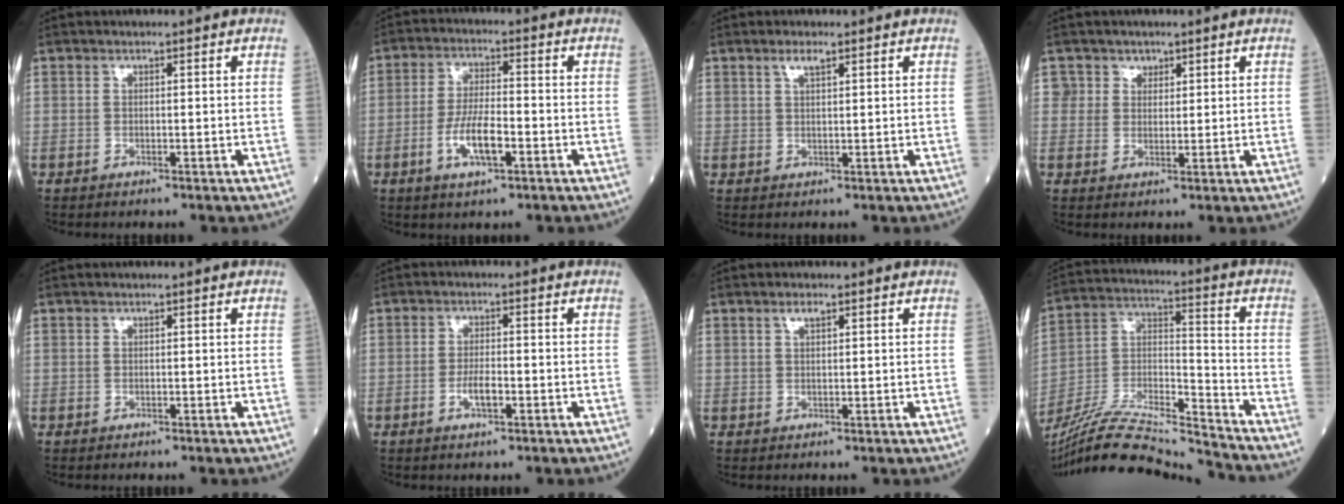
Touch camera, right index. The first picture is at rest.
{"total": 7.1, "force": [-2.6, 1.8, 6.4], "torque": [-0.128, -0.001, -0.048]}
{"total": 2.2, "force": [1.4, 0.5, 1.6], "torque": [-0.032, 0.003, 0.028]}
{"total": 3.0, "force": [1.7, 2.5, -0.4], "torque": [0.027, -0.004, 0.020]}
{"total": 0.0}
{"total": 3.1, "force": [-1.2, 0.7, 2.8], "torque": [-0.056, 0.000, -0.020]}
{"total": 1.6, "force": [1.0, 0.5, 1.1], "torque": [-0.022, 0.003, 0.019]}
{"total": 18.7, "force": [-17.8, -0.6, 5.8], "torque": [-0.117, 0.006, -0.316]}